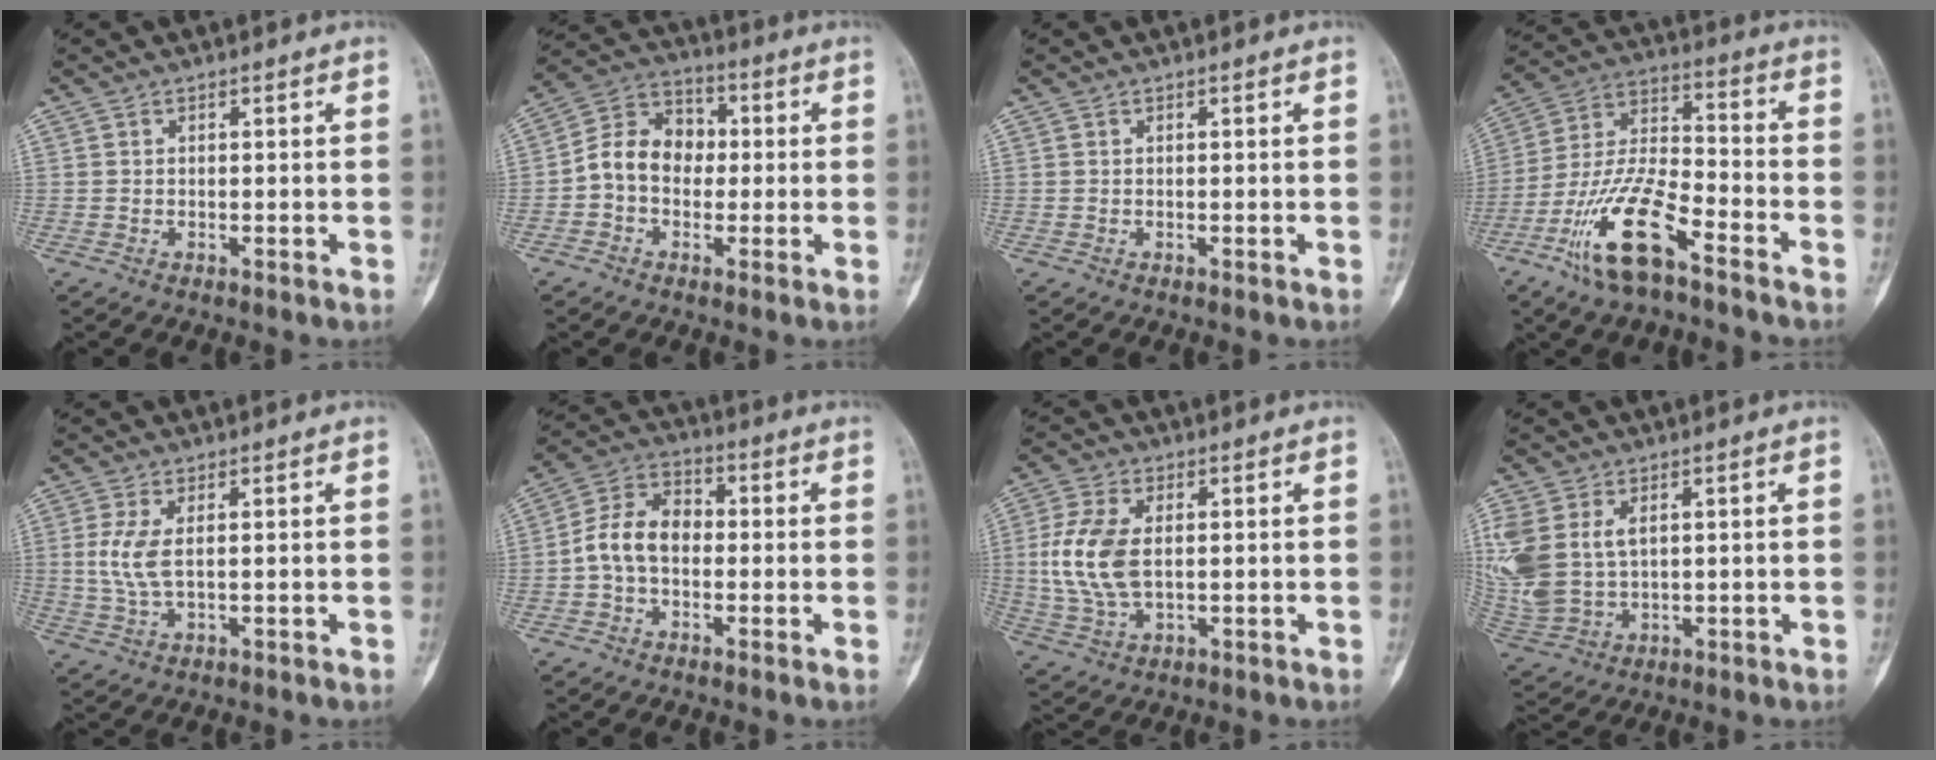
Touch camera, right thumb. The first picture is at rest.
{"total": 10.0, "force": [-0.8, 8.0, 6.0], "torque": [-0.081, 0.038, -0.028]}
{"total": 0.0}
{"total": 15.6, "force": [-9.1, 5.1, 11.6], "torque": [-0.233, 0.058, -0.176]}
{"total": 4.9, "force": [0.7, 1.9, 4.5], "torque": [-0.117, -0.004, 0.018]}
{"total": 9.2, "force": [-1.1, 6.4, 6.5], "torque": [-0.108, 0.034, -0.033]}
{"total": 10.7, "force": [0.7, 6.0, 8.8], "torque": [-0.201, -0.002, 0.018]}
{"total": 15.4, "force": [3.4, 10.6, 10.6], "torque": [-0.277, -0.002, 0.086]}